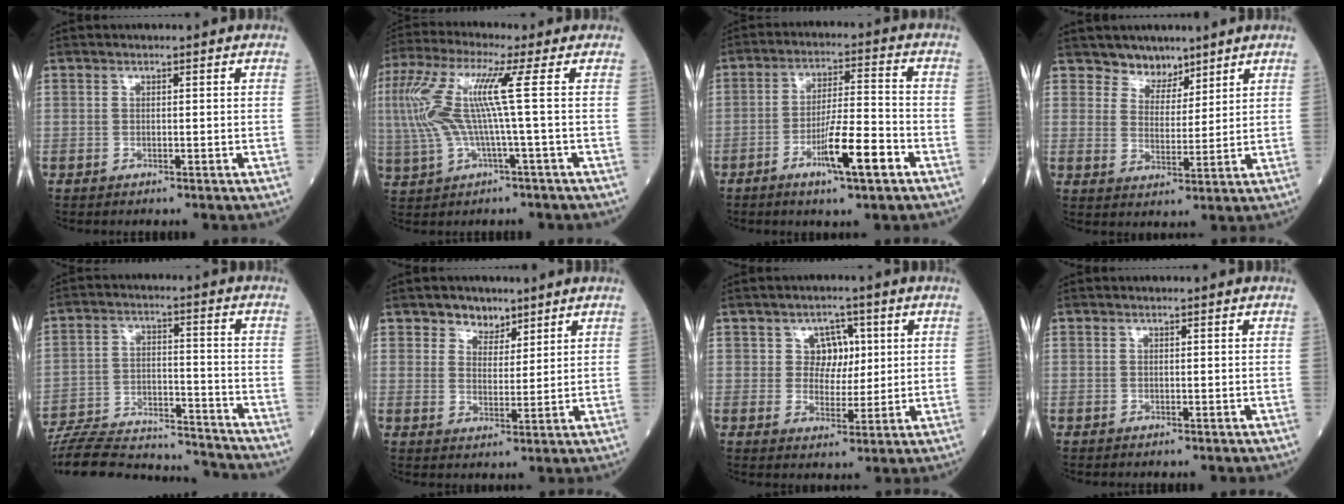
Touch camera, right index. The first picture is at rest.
{"total": 11.5, "force": [1.3, 0.0, 11.4], "torque": [-0.260, 0.023, 0.024]}
{"total": 9.3, "force": [-4.5, 0.6, 8.1], "torque": [-0.145, -0.005, -0.074]}
{"total": 4.5, "force": [3.8, 2.4, 0.3], "torque": [0.001, -0.004, 0.069]}
{"total": 21.8, "force": [-20.7, 3.3, 6.1], "torque": [-0.138, -0.003, -0.309]}
{"total": 4.1, "force": [3.1, 2.6, 0.9], "torque": [-0.011, 0.000, 0.055]}
{"total": 4.6, "force": [1.4, 3.8, 2.2], "torque": [-0.025, 0.009, 0.026]}
{"total": 0.0}